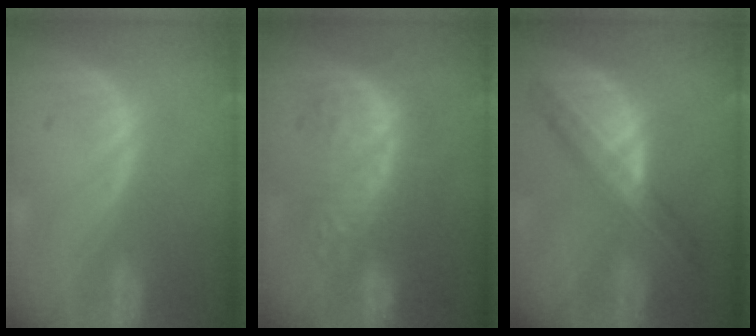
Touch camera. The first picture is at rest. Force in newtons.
{"total": 8.8, "press": 8.6, "slide": 1.7}
{"total": 8.3, "press": 7.1, "slide": 4.4}